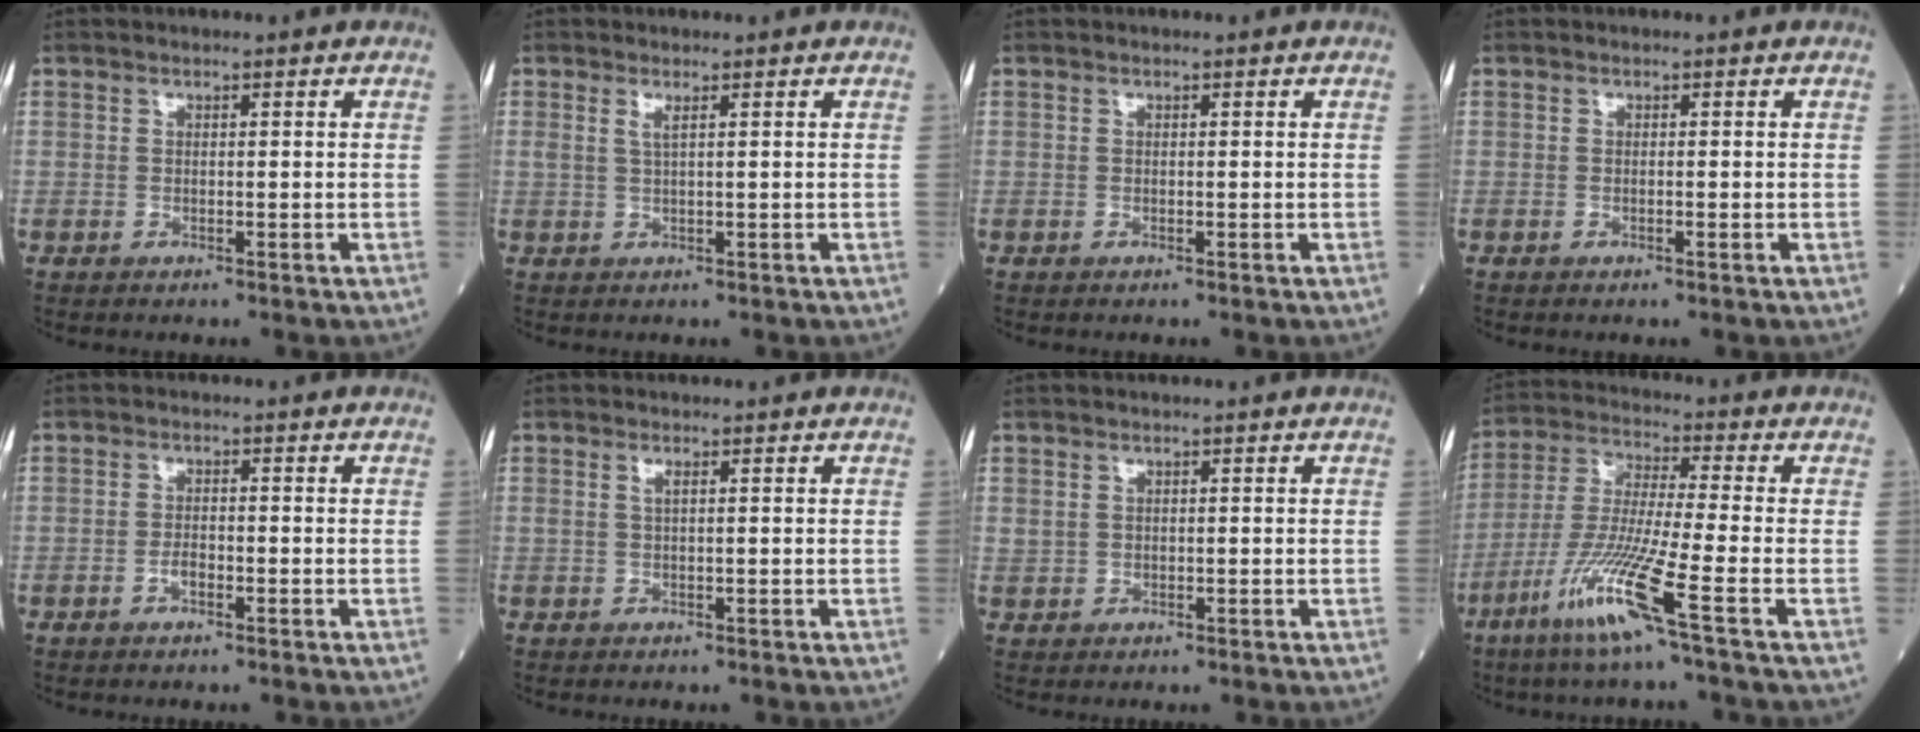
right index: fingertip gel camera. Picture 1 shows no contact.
{"total": 1.4, "force": [0.7, 0.0, 1.2], "torque": [-0.031, 0.000, 0.015]}
{"total": 0.0}
{"total": 0.0}
{"total": 1.6, "force": [-0.8, 0.7, 1.2], "torque": [-0.021, 0.003, -0.015]}
{"total": 0.9, "force": [0.4, 0.0, 0.8], "torque": [-0.023, 0.004, 0.008]}
{"total": 1.0, "force": [0.4, 0.9, 0.3], "torque": [0.001, 0.005, 0.008]}
{"total": 11.6, "force": [-6.0, -1.5, 9.8], "torque": [-0.199, -0.025, -0.123]}